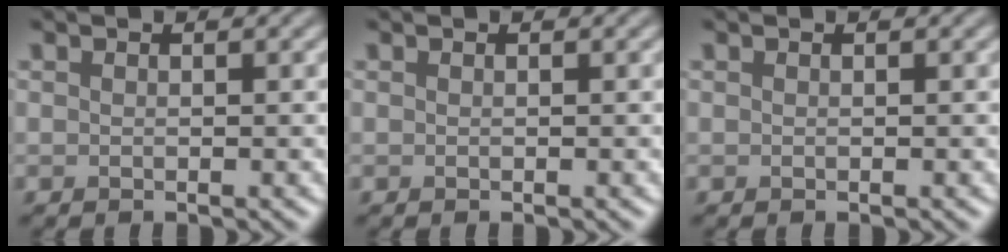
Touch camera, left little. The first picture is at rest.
{"total": 0.0}
{"total": 0.0}